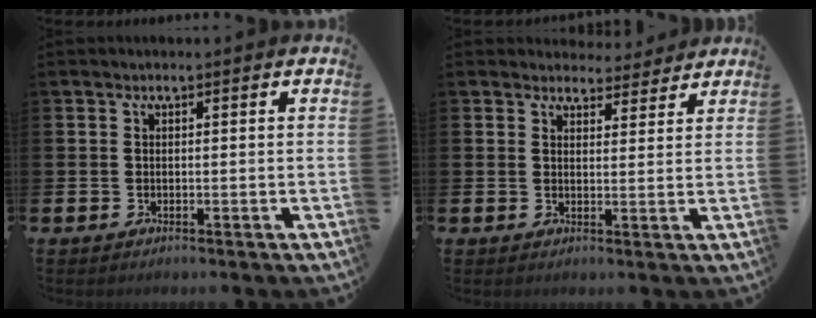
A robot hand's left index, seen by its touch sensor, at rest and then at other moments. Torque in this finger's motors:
{"motor_torque": [0.17, -0.17, 0.09, 0.00]}